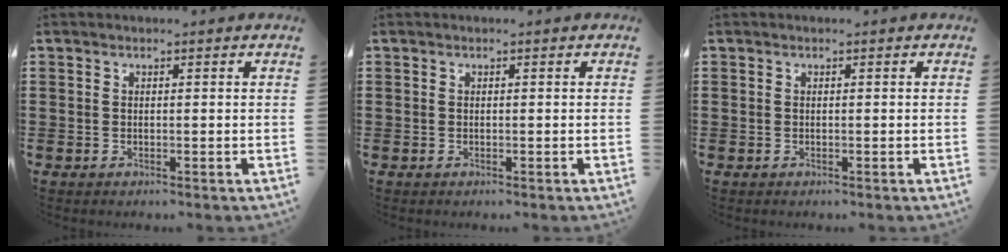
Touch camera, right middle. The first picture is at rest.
{"total": 0.0}
{"total": 0.0}